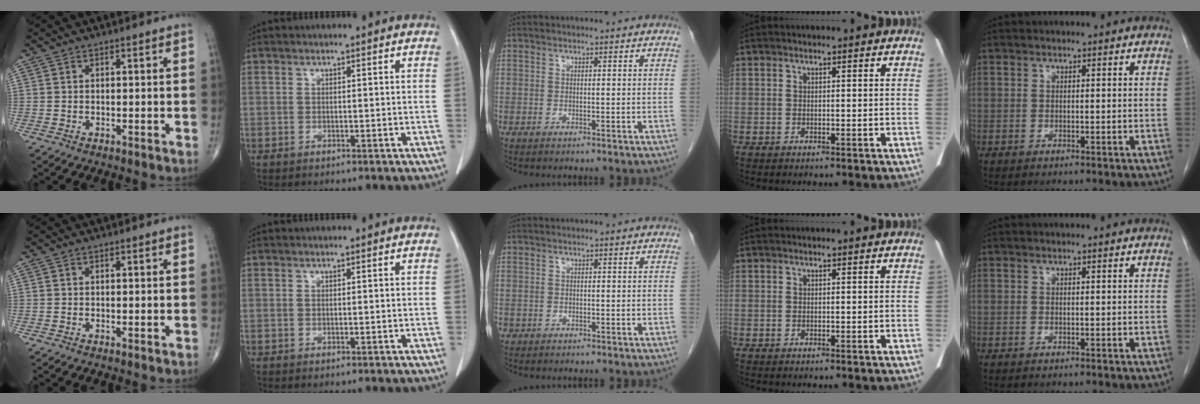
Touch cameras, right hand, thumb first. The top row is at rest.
{"middle": {"total": 0.5, "force": [-0.2, 0.5, 0.0], "torque": [-0.006, 0.004, -0.002]}}